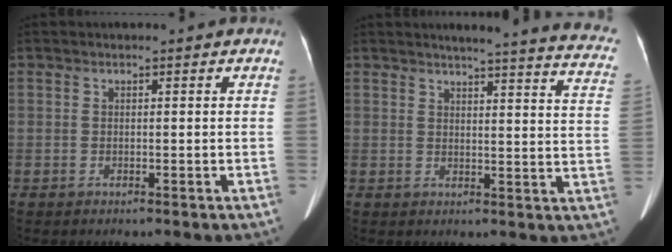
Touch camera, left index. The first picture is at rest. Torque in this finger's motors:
{"motor_torque": [0.45, -0.84, 0.10, 0.05]}